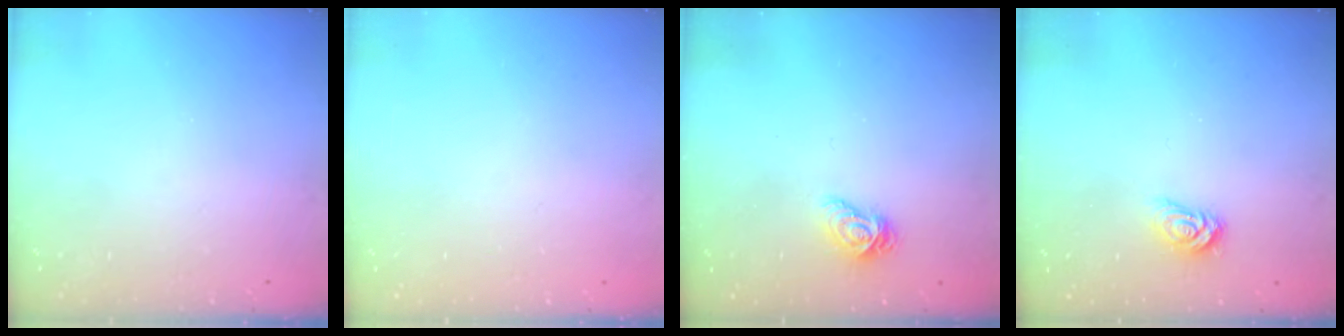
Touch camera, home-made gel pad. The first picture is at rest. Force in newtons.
{"total": 0.0}
{"total": 7.1, "press": 7.1, "slide": 0.1}
{"total": 3.9, "press": 3.8, "slide": 0.5}